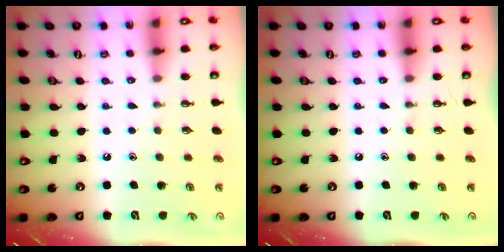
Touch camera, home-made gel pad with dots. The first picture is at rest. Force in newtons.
{"total": 0.0}